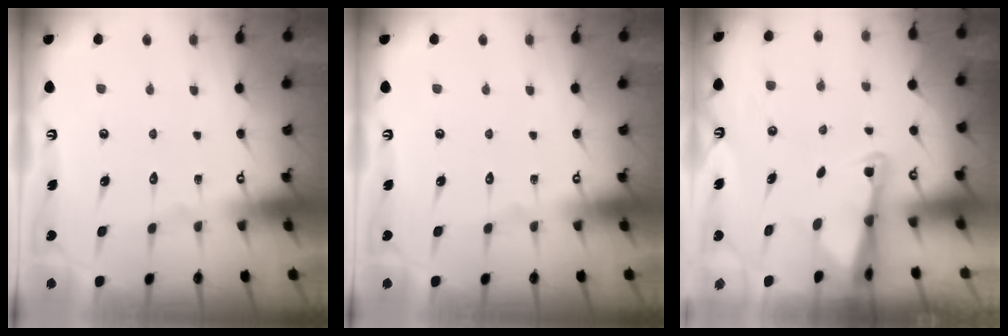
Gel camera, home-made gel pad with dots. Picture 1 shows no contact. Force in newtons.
{"total": 0.0}
{"total": 2.6, "press": 2.6, "slide": 0.5}